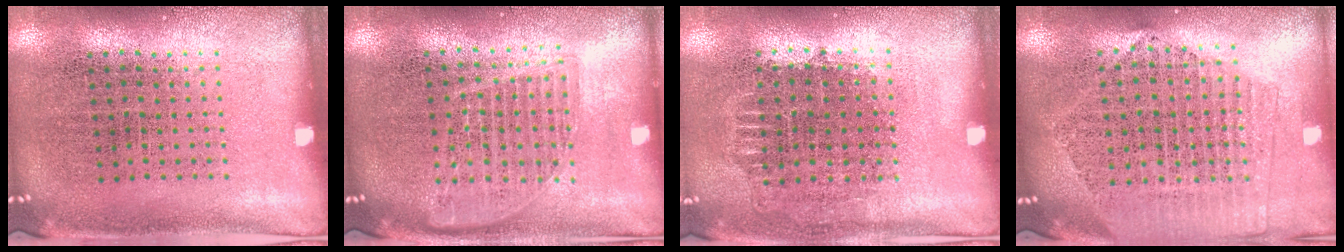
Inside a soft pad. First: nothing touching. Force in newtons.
{"total": 1.6, "press": 1.4, "slide": 0.8}
{"total": 0.7, "press": 0.7, "slide": 0.2}
{"total": 2.1, "press": 1.9, "slide": 0.9}